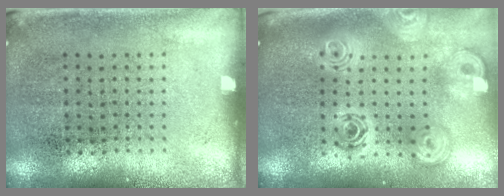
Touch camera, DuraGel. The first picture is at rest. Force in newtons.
{"total": 2.5, "press": 1.9, "slide": 1.7}